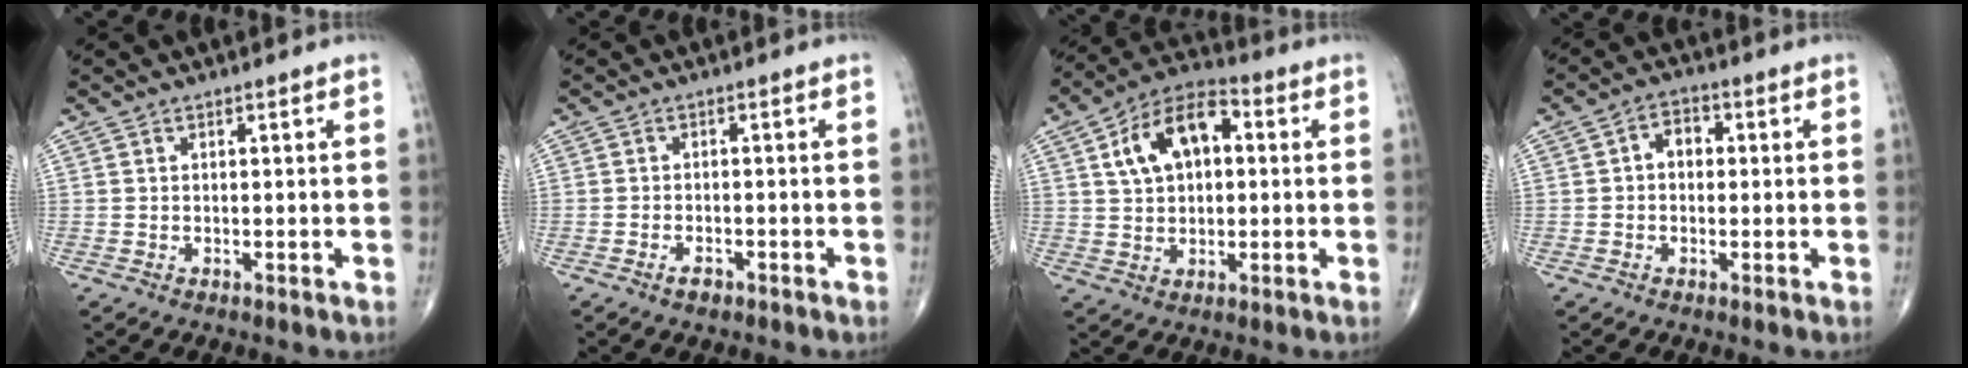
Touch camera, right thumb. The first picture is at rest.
{"total": 1.9, "force": [-1.3, 0.8, 1.2], "torque": [-0.023, 0.005, -0.024]}
{"total": 12.9, "force": [2.9, 7.9, 9.8], "torque": [-0.153, 0.021, 0.039]}
{"total": 4.4, "force": [0.3, 3.3, 2.9], "torque": [-0.031, 0.017, -0.004]}